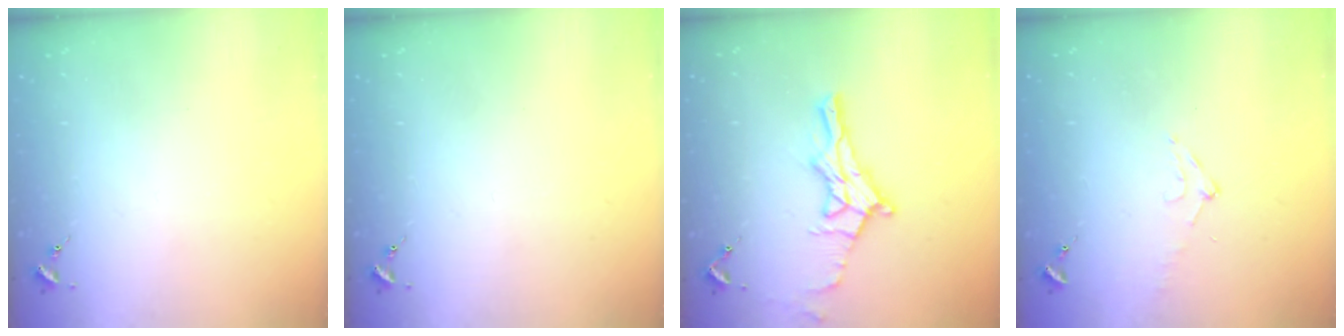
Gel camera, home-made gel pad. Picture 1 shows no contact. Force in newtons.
{"total": 0.0}
{"total": 12.5, "press": 12.4, "slide": 0.8}
{"total": 6.9, "press": 6.9, "slide": 0.8}